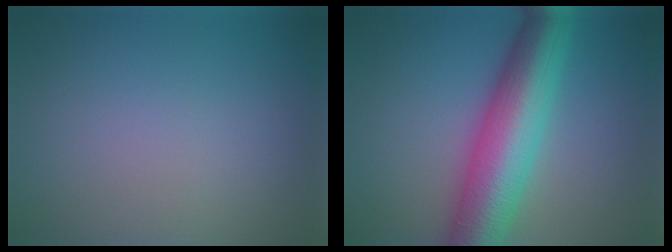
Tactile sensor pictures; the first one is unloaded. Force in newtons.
{"total": 10.6, "press": 10.6, "slide": 0.1}